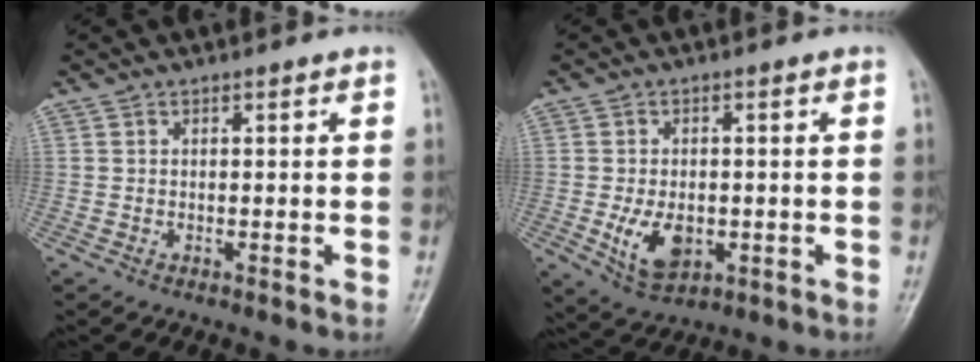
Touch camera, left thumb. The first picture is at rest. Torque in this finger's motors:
{"motor_torque": [0.90, 1.04, 1.00, 0.21, 0.05]}